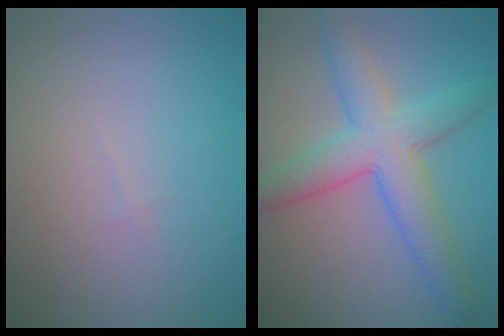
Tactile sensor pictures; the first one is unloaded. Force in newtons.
{"total": 6.1, "press": 6.1, "slide": 0.2}